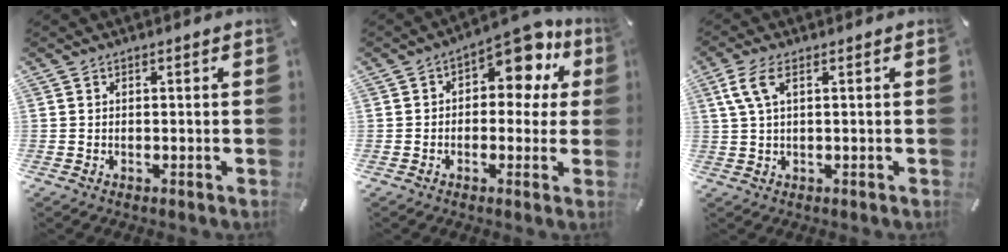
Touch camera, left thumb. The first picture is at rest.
{"total": 9.6, "force": [5.3, 5.4, 5.9], "torque": [-0.078, -0.043, 0.089]}
{"total": 5.2, "force": [1.6, 1.9, 4.6], "torque": [-0.099, 0.001, 0.028]}